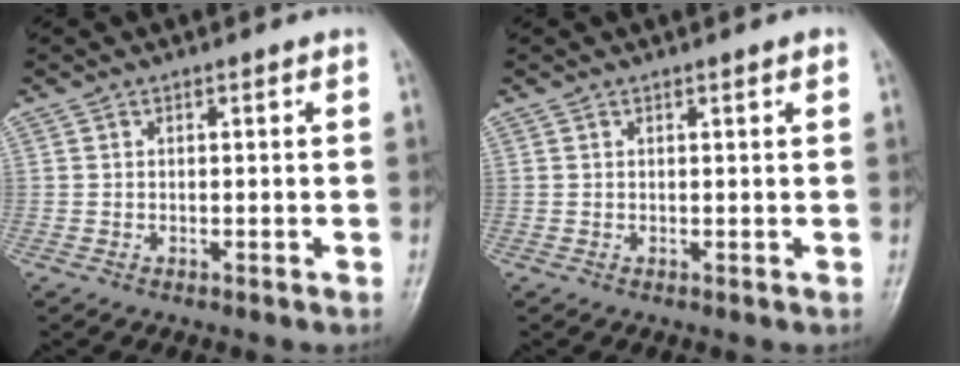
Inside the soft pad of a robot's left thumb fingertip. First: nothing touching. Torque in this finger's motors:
{"motor_torque": [-0.13, -0.04, -0.23, -0.15, 0.04]}